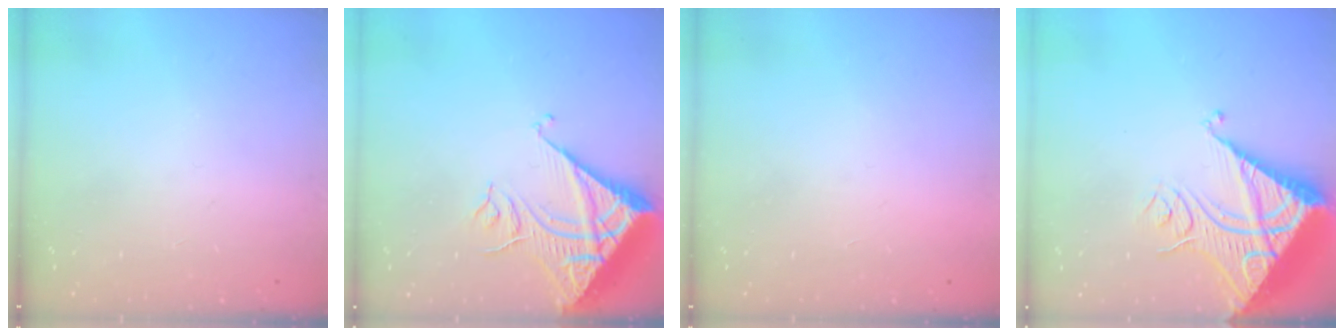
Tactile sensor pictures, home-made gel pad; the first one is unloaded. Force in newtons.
{"total": 11.6, "press": 11.5, "slide": 1.4}
{"total": 1.6, "press": 1.6, "slide": 0.1}
{"total": 13.7, "press": 13.7, "slide": 1.3}